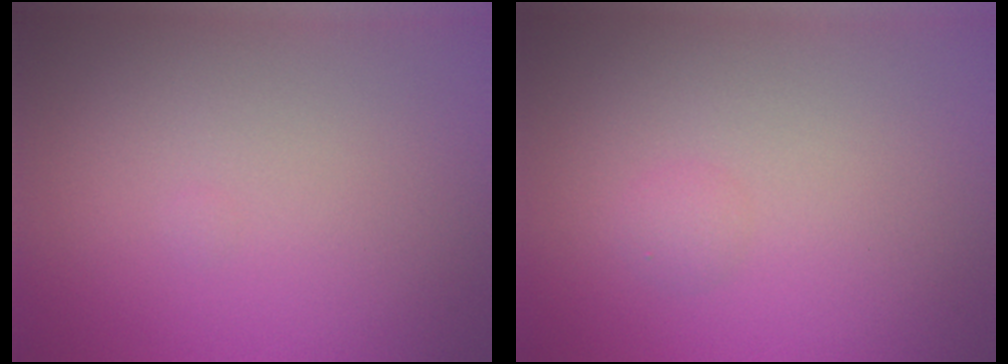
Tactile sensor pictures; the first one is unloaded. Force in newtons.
{"total": 0.9, "press": 0.9, "slide": 0.0}